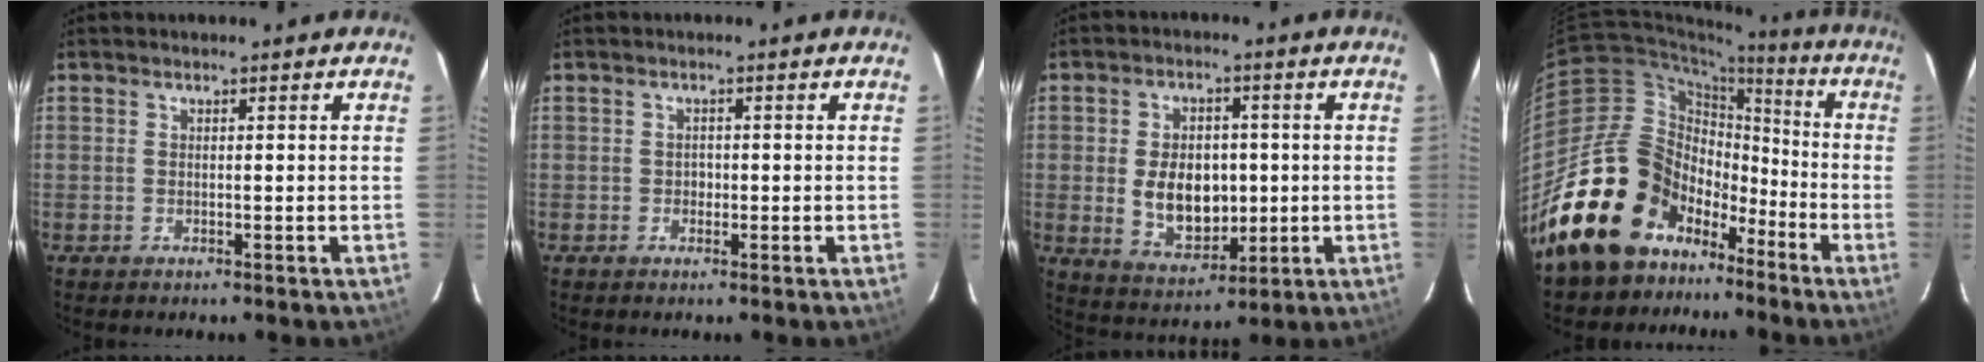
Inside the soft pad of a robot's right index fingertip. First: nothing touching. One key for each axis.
{"total": 1.1, "fx": -0.4, "fy": 1.0, "fz": 0.1, "tx": 0.001, "ty": 0.003, "tz": -0.005}
{"total": 10.3, "fx": -0.3, "fy": 7.0, "fz": 7.5, "tx": -0.146, "ty": -0.001, "tz": 0.012}
{"total": 20.2, "fx": -12.8, "fy": 14.2, "fz": 6.4, "tx": -0.152, "ty": 0.051, "tz": -0.206}